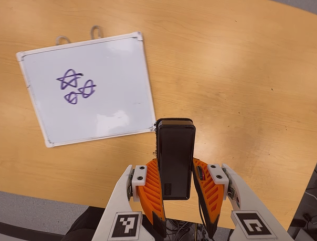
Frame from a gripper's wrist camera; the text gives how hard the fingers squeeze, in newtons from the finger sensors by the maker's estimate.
{"total": 4.7, "left": 3.4, "right": 6.0}